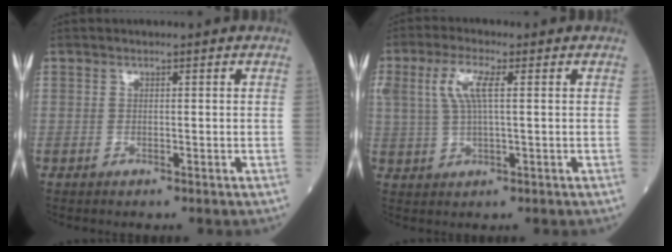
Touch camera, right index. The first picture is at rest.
{"total": 5.8, "force": [1.8, 1.3, 5.3], "torque": [-0.123, 0.011, 0.035]}